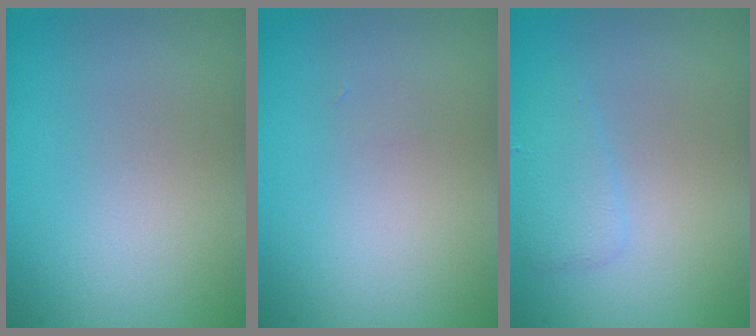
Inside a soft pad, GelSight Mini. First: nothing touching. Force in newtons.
{"total": 0.0}
{"total": 1.7, "press": 1.7, "slide": 0.1}